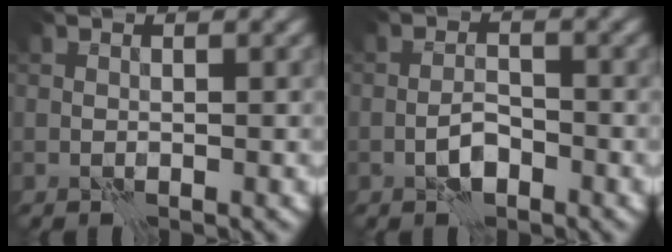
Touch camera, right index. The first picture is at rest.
{"total": 2.1, "force": [-1.3, 1.0, 1.4], "torque": [-0.023, 0.007, -0.026]}